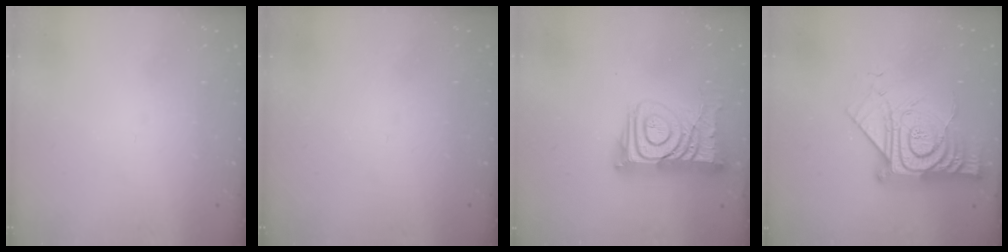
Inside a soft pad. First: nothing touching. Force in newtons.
{"total": 0.0}
{"total": 16.4, "press": 16.3, "slide": 1.6}
{"total": 17.3, "press": 17.2, "slide": 1.2}